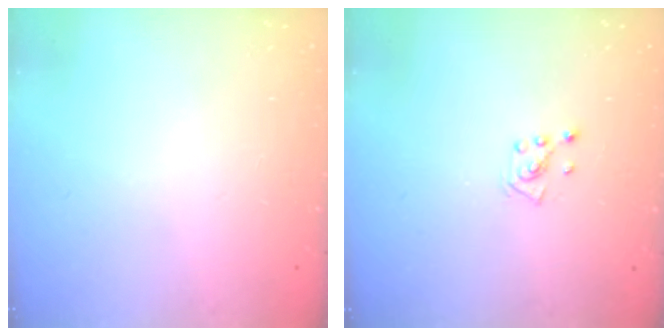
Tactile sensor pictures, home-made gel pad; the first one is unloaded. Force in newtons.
{"total": 2.8, "press": 2.8, "slide": 0.2}